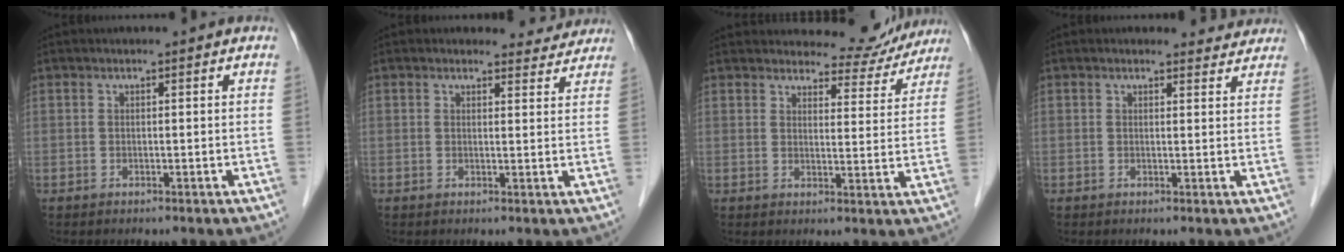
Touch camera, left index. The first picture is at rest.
{"total": 3.6, "force": [3.3, 1.2, -0.4], "torque": [0.008, -0.006, 0.026]}
{"total": 8.8, "force": [8.5, 2.4, 0.6], "torque": [0.007, -0.011, 0.095]}
{"total": 2.9, "force": [2.8, 1.0, -0.3], "torque": [0.003, -0.003, 0.019]}